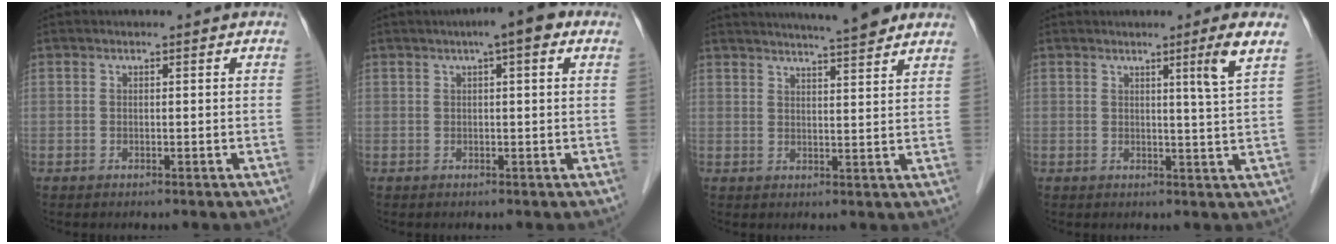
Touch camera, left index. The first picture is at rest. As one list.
[{"total": 5.1, "force": [2.5, 0.9, 4.3], "torque": [-0.059, 0.019, 0.030]}, {"total": 10.9, "force": [9.4, 0.6, 5.5], "torque": [-0.080, 0.013, 0.117]}, {"total": 4.2, "force": [2.1, -1.4, 3.3], "torque": [-0.048, -0.014, 0.039]}]